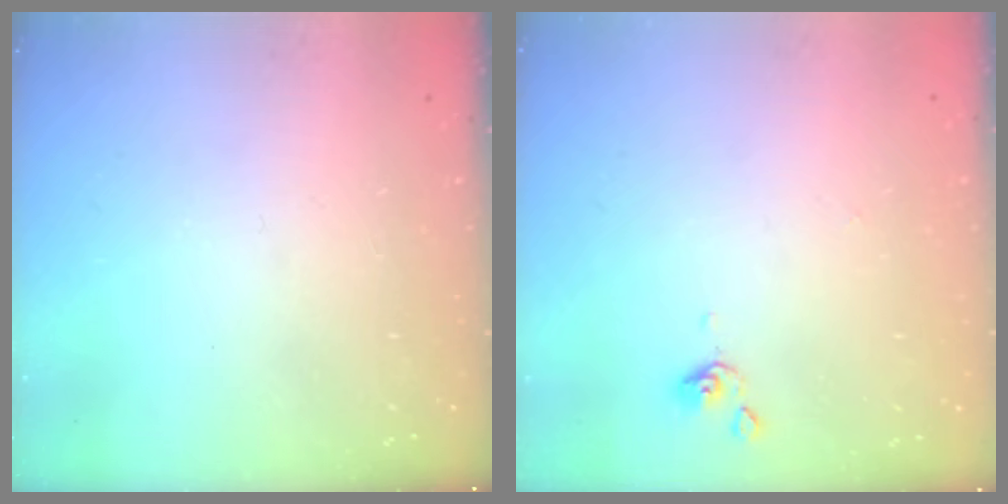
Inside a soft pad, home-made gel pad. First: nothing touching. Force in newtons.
{"total": 0.0}